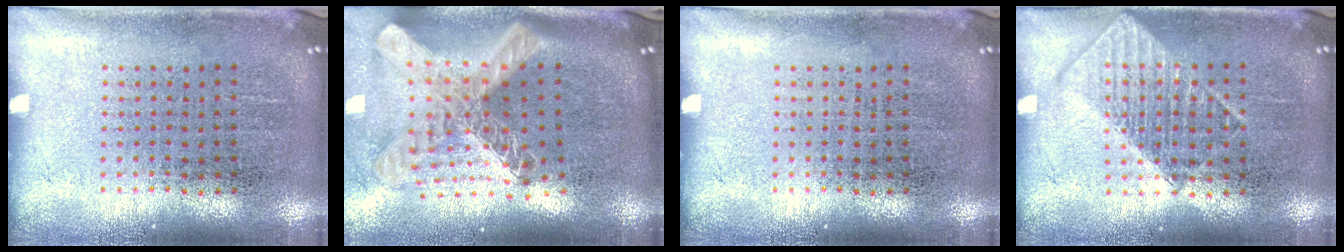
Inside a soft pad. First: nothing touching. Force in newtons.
{"total": 3.0, "press": 2.1, "slide": 2.1}
{"total": 0.0}
{"total": 1.1, "press": 1.1, "slide": 0.2}